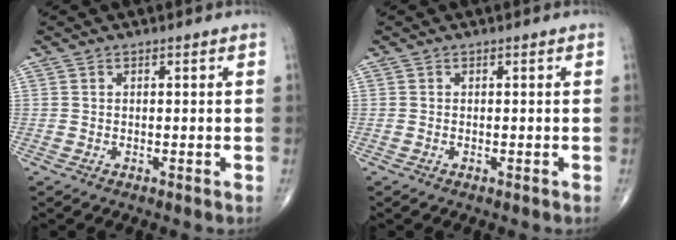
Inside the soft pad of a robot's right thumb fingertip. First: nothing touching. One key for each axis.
{"total": 0.0}